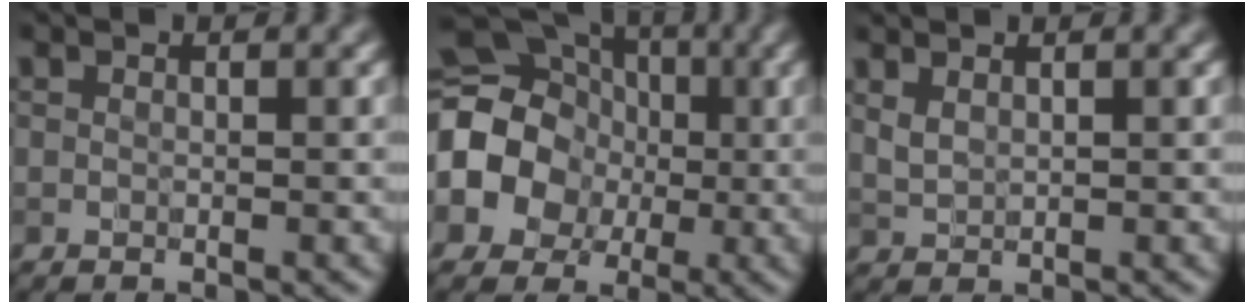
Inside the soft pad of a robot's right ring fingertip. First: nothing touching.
{"total": 11.9, "force": [-0.7, 10.4, 5.6], "torque": [-0.115, 0.009, -0.053]}
{"total": 1.1, "force": [1.0, 0.2, 0.5], "torque": [-0.015, -0.002, 0.026]}